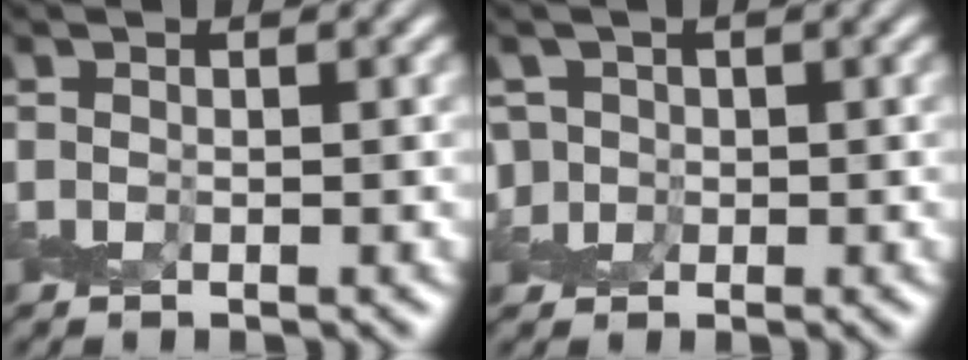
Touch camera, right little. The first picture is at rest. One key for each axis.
{"total": 2.6, "fx": 0.1, "fy": 2.6, "fz": 0.5, "tx": 0.001, "ty": 0.018, "tz": -0.004}